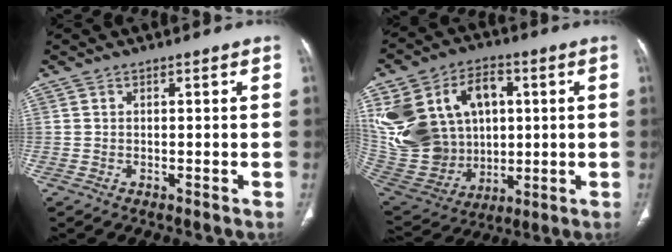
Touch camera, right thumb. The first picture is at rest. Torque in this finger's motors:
{"motor_torque": [-0.02, 0.74, 1.15, 1.02, 0.33]}